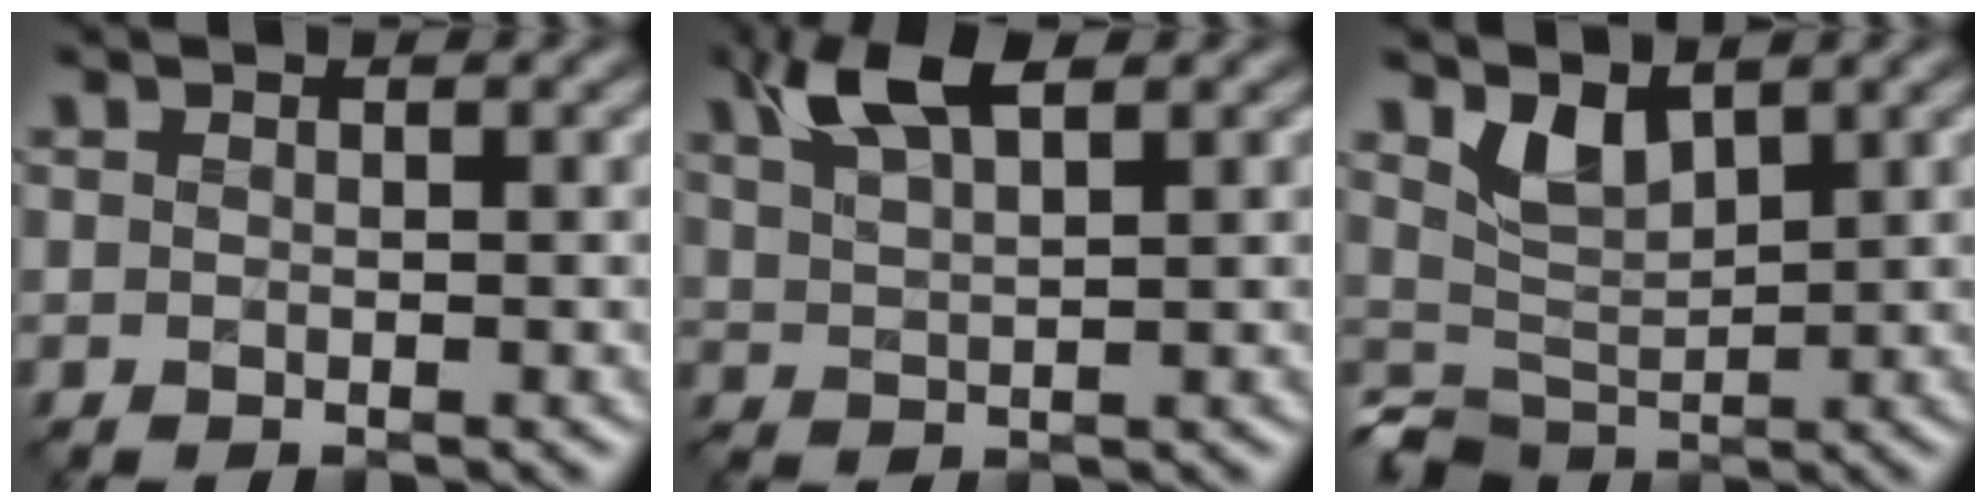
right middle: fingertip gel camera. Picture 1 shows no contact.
{"total": 4.9, "force": [3.2, 1.5, 3.4], "torque": [-0.071, 0.011, 0.061]}
{"total": 2.6, "force": [1.1, 1.8, 1.5], "torque": [-0.030, -0.007, 0.029]}